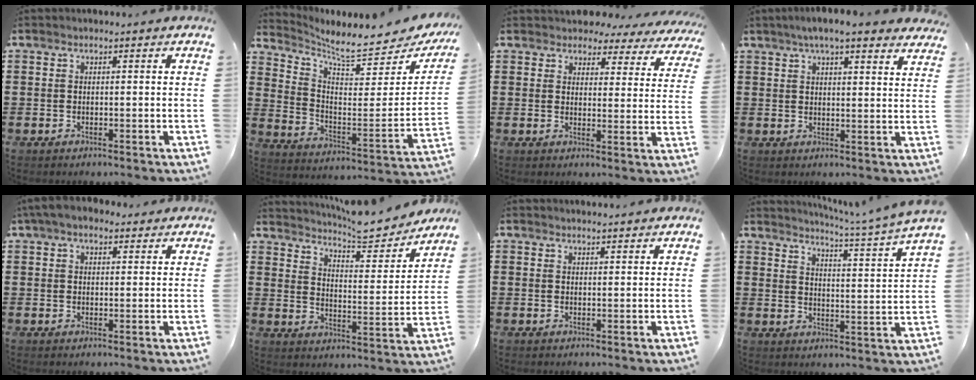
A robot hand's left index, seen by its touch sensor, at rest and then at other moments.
{"total": 6.2, "force": [5.6, 0.5, 2.6], "torque": [-0.072, -0.056, 0.087]}
{"total": 4.0, "force": [3.8, 1.1, 0.6], "torque": [-0.025, -0.021, 0.063]}
{"total": 5.5, "force": [4.6, 0.4, 3.1], "torque": [-0.071, -0.004, 0.081]}
{"total": 3.9, "force": [2.9, 1.7, 2.1], "torque": [-0.050, 0.007, 0.053]}
{"total": 7.2, "force": [6.9, 0.7, 1.9], "torque": [-0.046, -0.053, 0.116]}
{"total": 1.5, "force": [1.5, 0.0, 0.1], "torque": [-0.005, 0.000, 0.029]}
{"total": 4.3, "force": [3.6, -1.3, 1.8], "torque": [-0.045, -0.037, 0.051]}